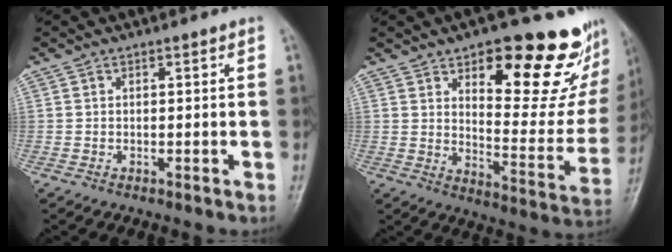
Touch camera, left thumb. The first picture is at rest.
{"total": 24.9, "force": [14.1, 9.7, 18.1], "torque": [-0.177, -0.076, 0.198]}